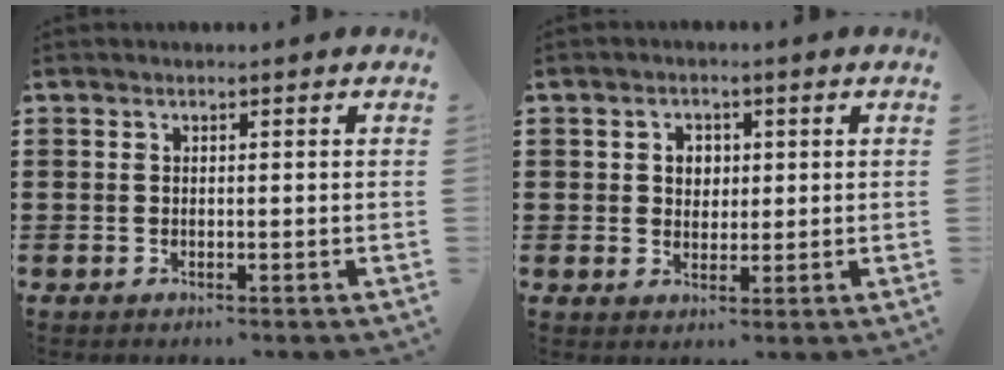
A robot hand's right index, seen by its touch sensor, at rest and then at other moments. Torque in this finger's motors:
{"motor_torque": [0.08, -0.08, 0.07, 0.05]}